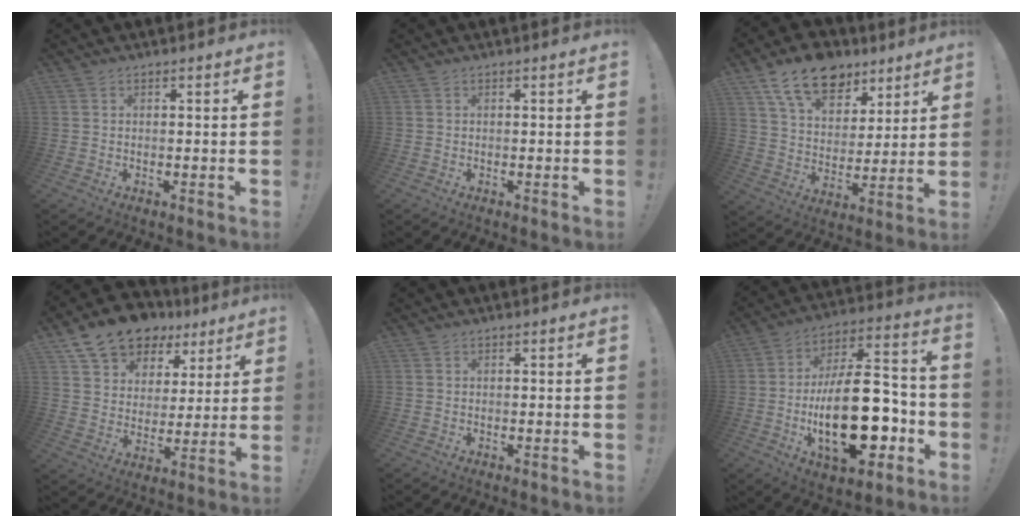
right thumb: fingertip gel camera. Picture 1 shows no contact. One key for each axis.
{"total": 0.0}
{"total": 16.9, "fx": 10.9, "fy": 10.0, "fz": 8.2, "tx": -0.132, "ty": -0.063, "tz": 0.199}
{"total": 14.5, "fx": 10.8, "fy": 8.2, "fz": 5.0, "tx": -0.085, "ty": -0.078, "tz": 0.196}
{"total": 0.0}
{"total": 27.8, "fx": -6.8, "fy": 12.9, "fz": 23.7, "tx": -0.421, "ty": 0.043, "tz": -0.102}